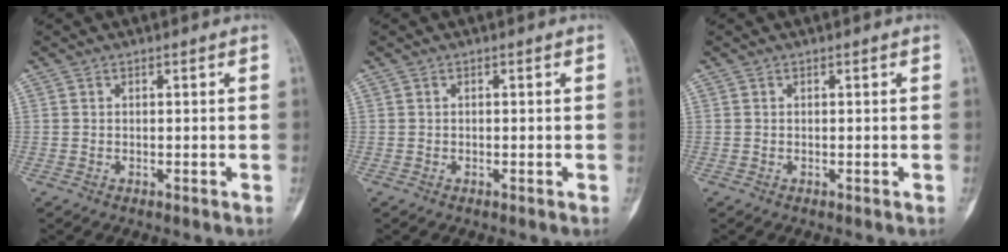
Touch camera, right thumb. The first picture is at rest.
{"total": 0.0}
{"total": 0.0}